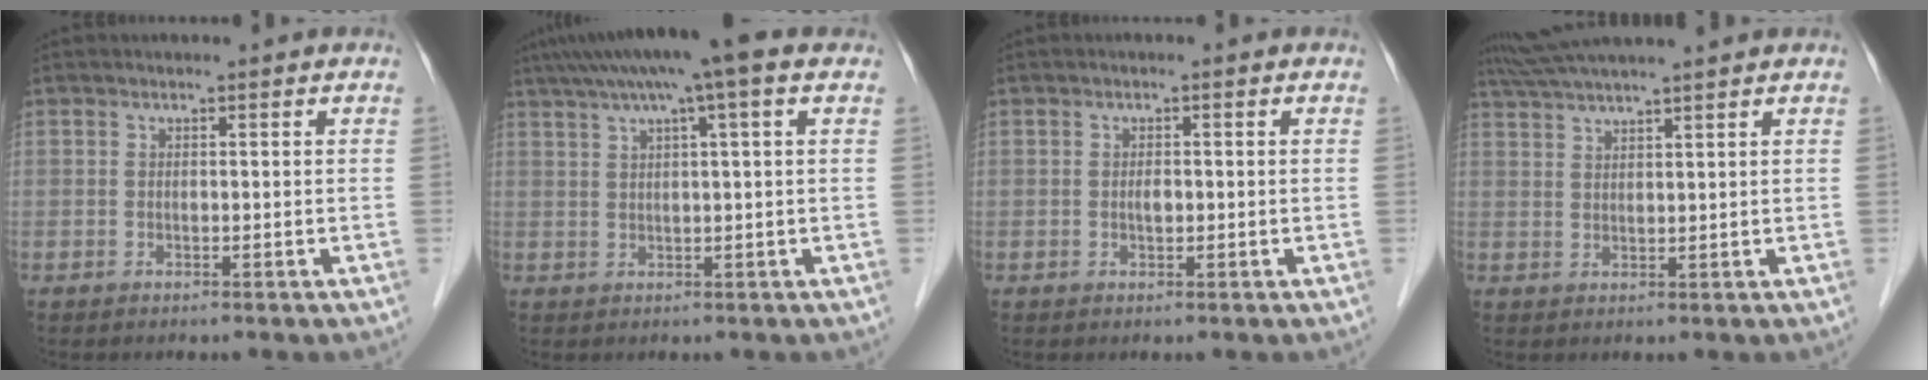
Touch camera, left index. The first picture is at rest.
{"total": 9.5, "force": [5.8, 0.2, 7.5], "torque": [-0.121, 0.038, 0.086]}
{"total": 1.0, "force": [-0.1, 0.5, 0.8], "torque": [-0.016, 0.001, -0.001]}
{"total": 9.5, "force": [8.3, -0.8, 4.4], "torque": [-0.079, 0.037, 0.128]}